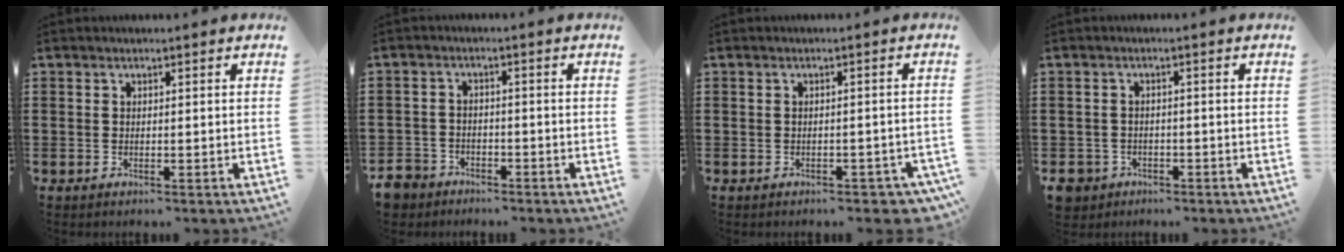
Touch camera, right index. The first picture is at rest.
{"total": 3.7, "force": [-3.4, 1.5, 0.2], "torque": [-0.024, -0.005, -0.076]}
{"total": 1.8, "force": [-1.7, 0.4, 0.6], "torque": [-0.015, 0.001, -0.034]}
{"total": 2.6, "force": [-2.0, 1.6, 0.0], "torque": [-0.014, -0.002, -0.048]}